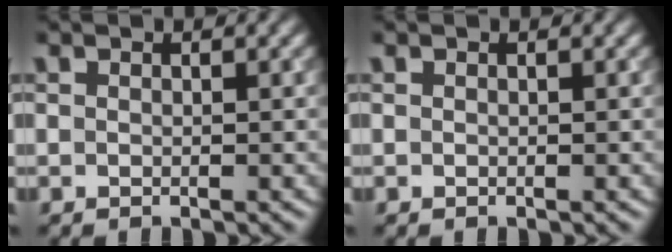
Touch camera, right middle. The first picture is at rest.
{"total": 0.0}